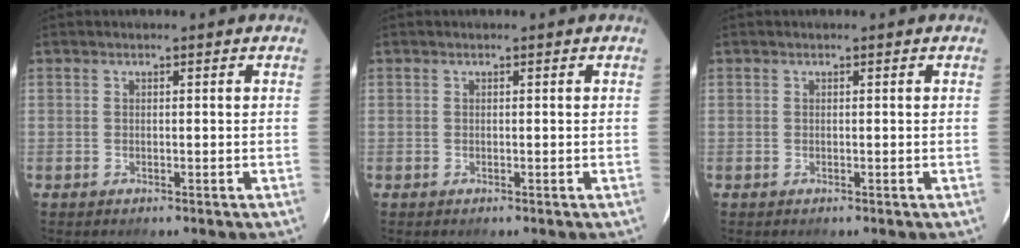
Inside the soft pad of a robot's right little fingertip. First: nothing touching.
{"total": 0.0}
{"total": 0.0}